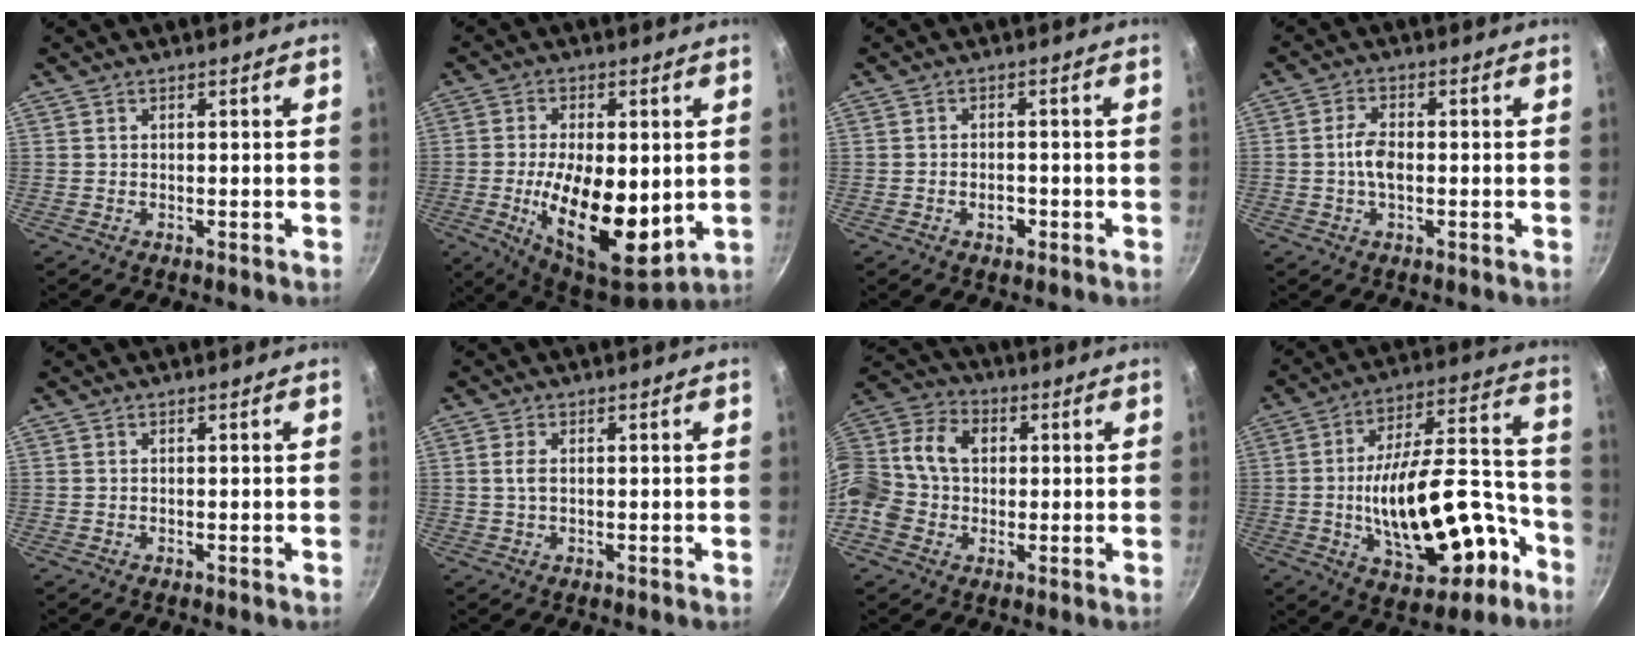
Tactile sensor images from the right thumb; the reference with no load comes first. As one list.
[{"total": 18.7, "force": [-1.8, 9.0, 16.3], "torque": [-0.256, -0.016, -0.022]}, {"total": 2.7, "force": [-1.1, 1.8, 1.6], "torque": [-0.016, 0.012, -0.016]}, {"total": 4.4, "force": [-0.5, 2.3, 3.7], "torque": [-0.072, 0.012, -0.014]}, {"total": 0.0}, {"total": 2.0, "force": [0.3, 1.0, 1.7], "torque": [-0.037, 0.000, 0.006]}, {"total": 16.6, "force": [0.1, 13.7, 9.4], "torque": [-0.180, 0.044, -0.015]}, {"total": 23.7, "force": [-7.3, 11.4, 19.4], "torque": [-0.278, 0.068, -0.092]}]